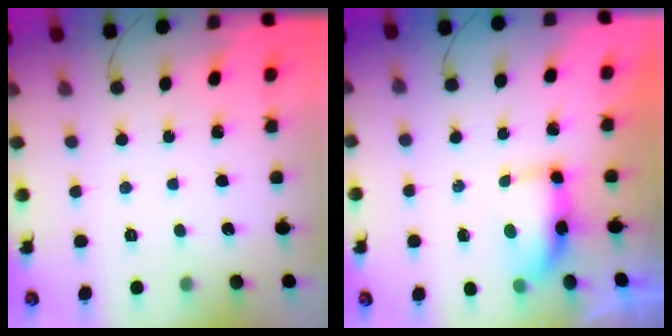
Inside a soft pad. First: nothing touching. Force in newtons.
{"total": 7.4, "press": 7.0, "slide": 2.3}